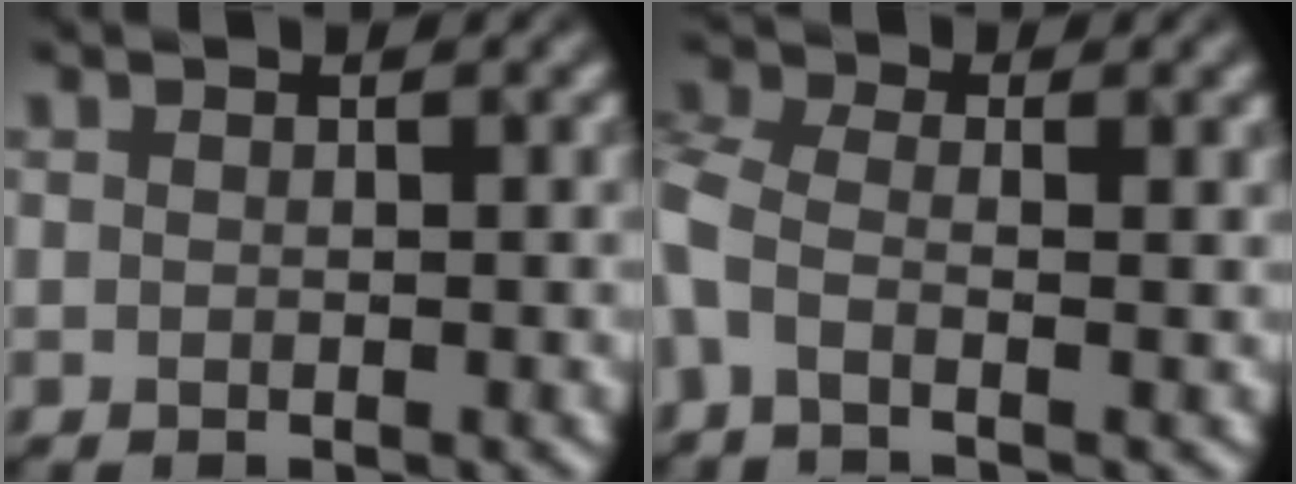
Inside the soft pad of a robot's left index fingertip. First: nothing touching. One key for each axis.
{"total": 3.9, "fx": -0.9, "fy": 2.0, "fz": 3.2, "tx": -0.090, "ty": -0.004, "tz": -0.037}